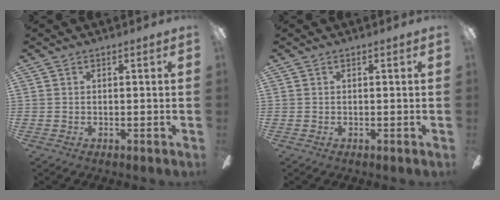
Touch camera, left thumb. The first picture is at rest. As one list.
[{"total": 0.0}]